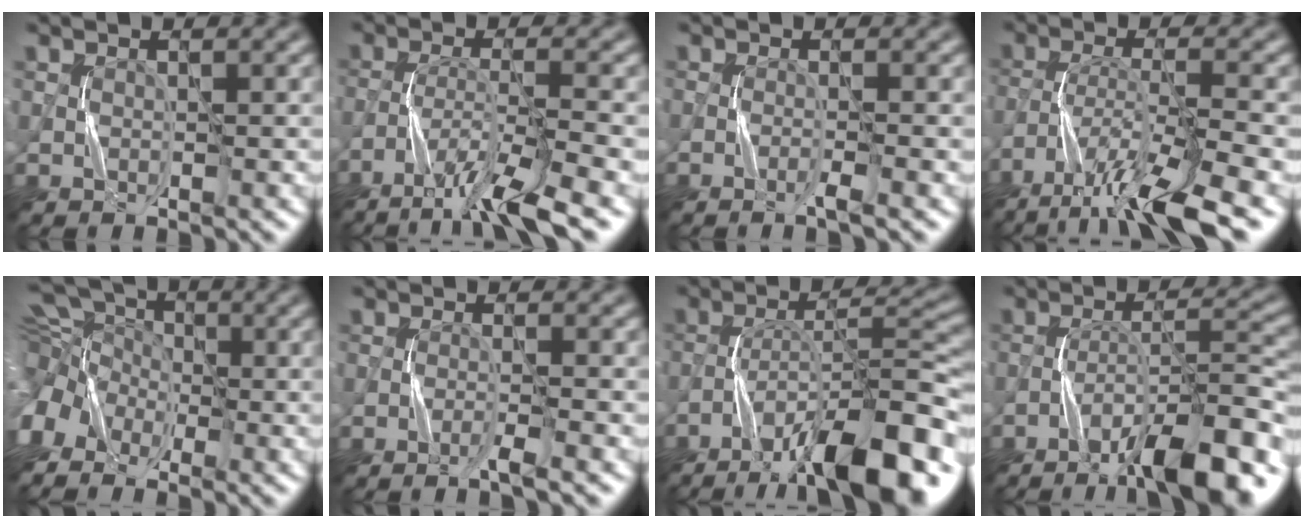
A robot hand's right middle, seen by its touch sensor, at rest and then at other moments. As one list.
[{"total": 6.5, "force": [-4.7, 0.6, 4.5], "torque": [-0.071, -0.001, -0.085]}, {"total": 1.1, "force": [-0.7, -0.1, 0.9], "torque": [-0.012, 0.002, -0.020]}, {"total": 9.7, "force": [-7.1, 1.8, 6.4], "torque": [-0.115, -0.001, -0.124]}, {"total": 8.1, "force": [-2.0, 5.7, 5.5], "torque": [-0.128, -0.002, -0.037]}, {"total": 1.5, "force": [-1.0, -0.1, 1.2], "torque": [-0.014, 0.003, -0.026]}, {"total": 12.4, "force": [-8.1, 3.2, 8.8], "torque": [-0.132, 0.016, -0.137]}, {"total": 9.8, "force": [-6.5, 2.1, 7.0], "torque": [-0.104, 0.019, -0.108]}]